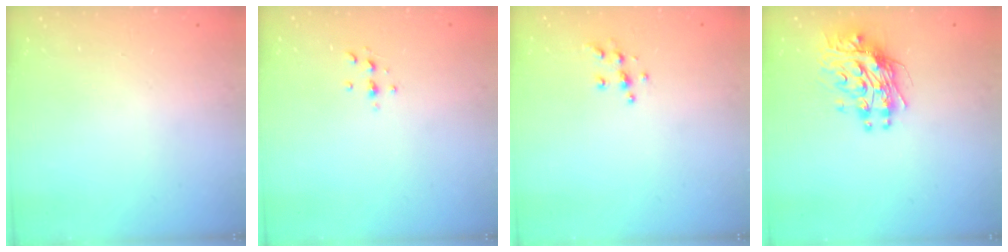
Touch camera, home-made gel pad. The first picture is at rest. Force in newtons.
{"total": 3.3, "press": 3.2, "slide": 0.4}
{"total": 5.4, "press": 5.4, "slide": 0.3}
{"total": 10.1, "press": 10.1, "slide": 0.8}